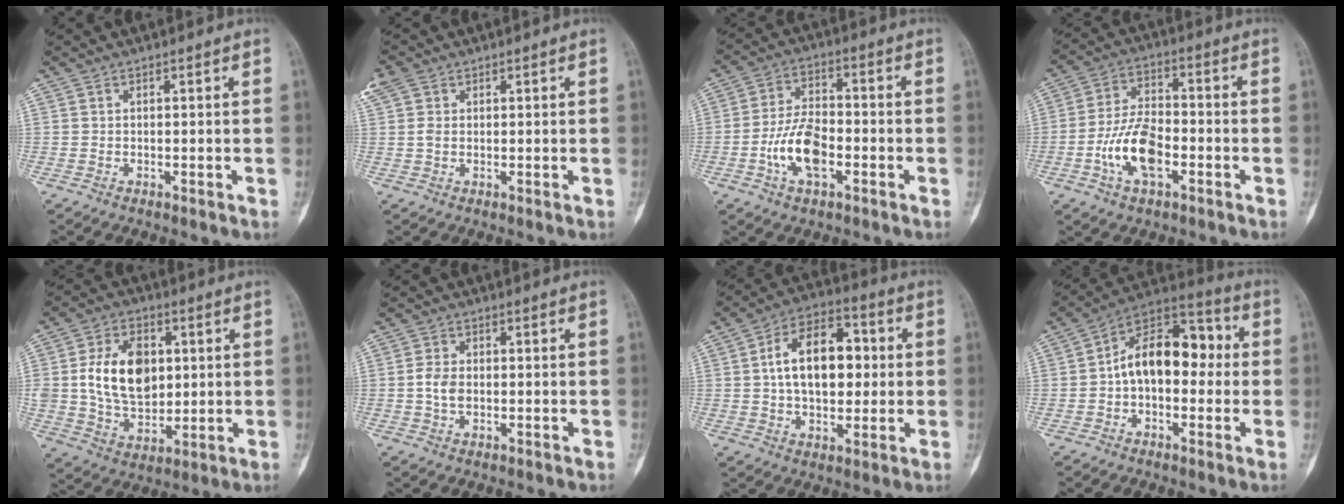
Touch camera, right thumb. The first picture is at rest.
{"total": 4.0, "force": [1.6, 2.9, 2.2], "torque": [-0.055, 0.012, 0.036]}
{"total": 10.1, "force": [-3.2, 5.2, 8.0], "torque": [-0.143, 0.021, -0.064]}
{"total": 11.1, "force": [-3.6, 5.7, 8.8], "torque": [-0.160, 0.024, -0.071]}
{"total": 15.1, "force": [2.4, 10.4, 10.8], "torque": [-0.152, -0.009, 0.049]}
{"total": 3.6, "force": [-0.4, 2.4, 2.7], "torque": [-0.050, 0.004, -0.013]}
{"total": 15.4, "force": [1.6, 9.4, 12.1], "torque": [-0.168, 0.022, 0.020]}
{"total": 14.9, "force": [-0.1, 9.2, 11.7], "torque": [-0.149, 0.048, -0.019]}